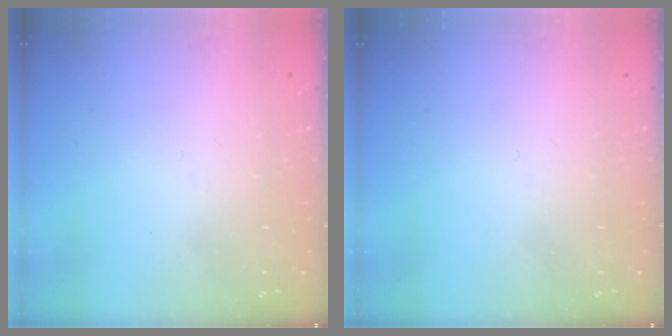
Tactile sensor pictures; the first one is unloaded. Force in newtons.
{"total": 0.0}